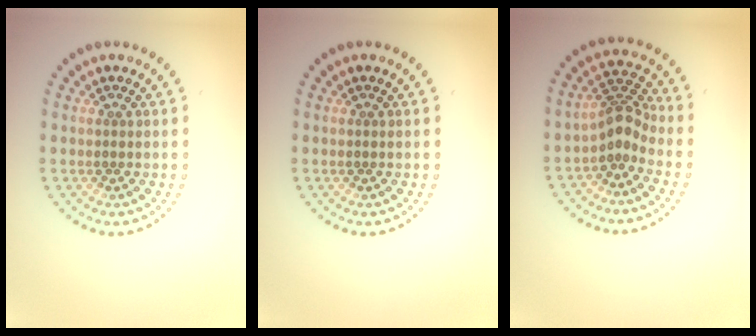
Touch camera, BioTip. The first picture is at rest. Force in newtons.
{"total": 0.0}
{"total": 2.8, "press": 2.0, "slide": 1.9}